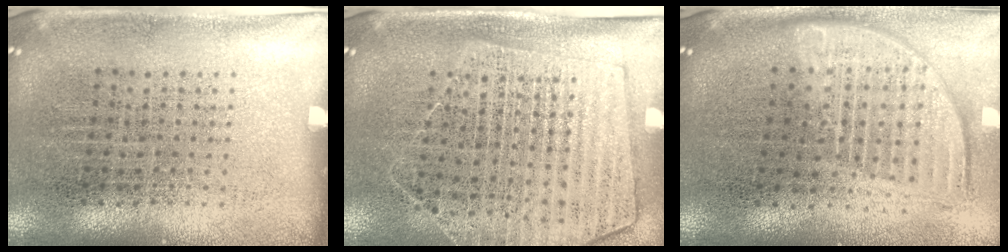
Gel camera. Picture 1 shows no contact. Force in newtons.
{"total": 1.5, "press": 1.4, "slide": 0.6}
{"total": 1.8, "press": 1.5, "slide": 1.0}